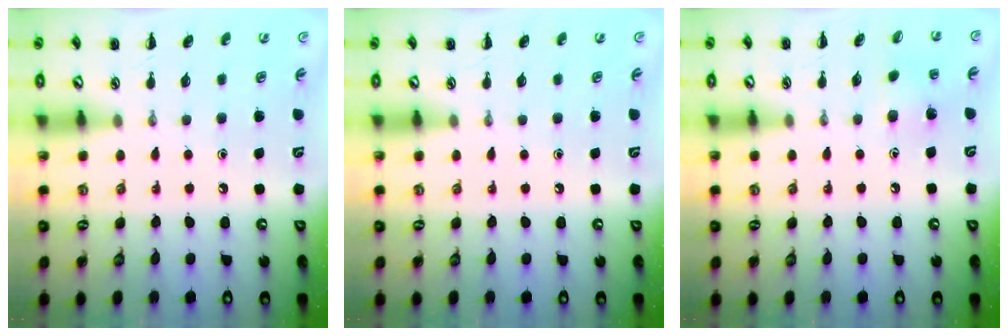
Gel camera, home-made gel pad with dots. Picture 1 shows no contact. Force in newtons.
{"total": 0.0}
{"total": 7.4, "press": 7.1, "slide": 1.9}